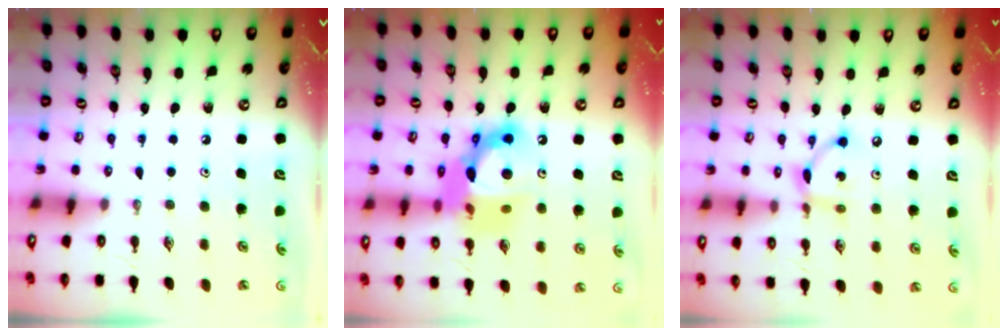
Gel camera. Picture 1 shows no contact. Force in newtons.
{"total": 16.4, "press": 16.3, "slide": 1.6}
{"total": 8.0, "press": 8.0, "slide": 0.3}